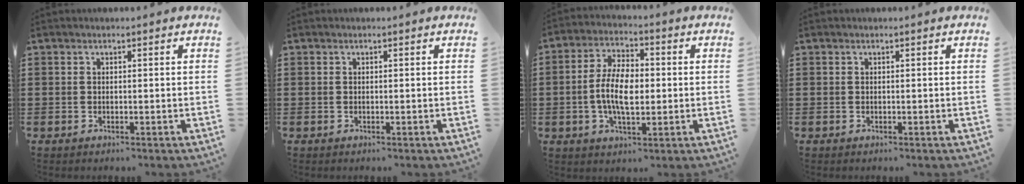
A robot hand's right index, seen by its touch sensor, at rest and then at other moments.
{"total": 0.0}
{"total": 7.9, "force": [-0.7, 3.9, 6.8], "torque": [-0.151, 0.003, -0.020]}
{"total": 0.0}